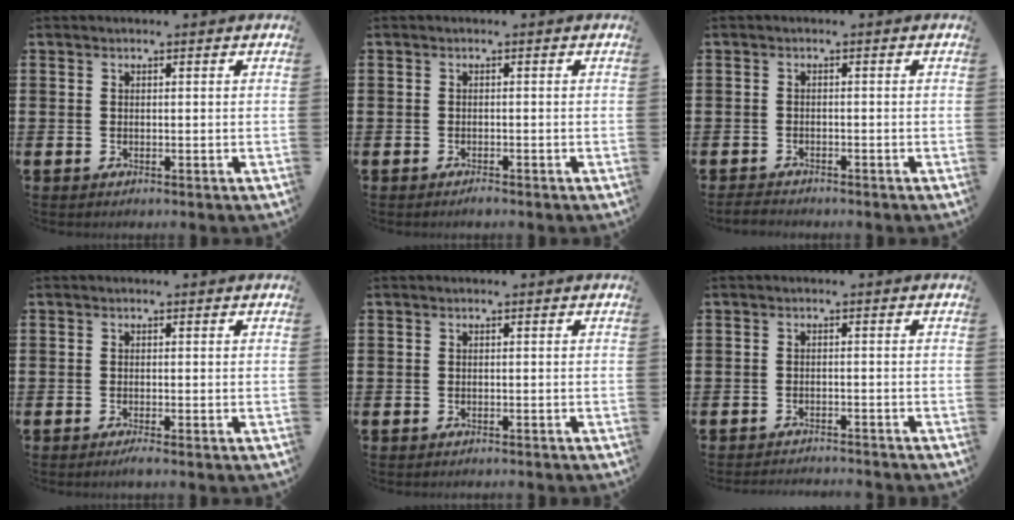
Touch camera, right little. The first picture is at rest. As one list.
[{"total": 0.6, "force": [-0.5, 0.1, 0.2], "torque": [-0.005, -0.004, -0.011]}, {"total": 1.0, "force": [-0.9, 0.2, 0.2], "torque": [-0.006, 0.001, -0.020]}, {"total": 0.8, "force": [-0.5, 0.0, 0.6], "torque": [-0.010, -0.003, -0.010]}, {"total": 0.0}, {"total": 1.3, "force": [-1.3, -0.1, -0.1], "torque": [-0.001, 0.005, -0.028]}]